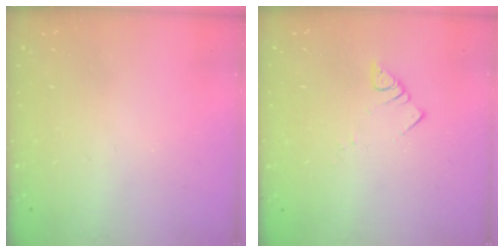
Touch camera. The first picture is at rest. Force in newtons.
{"total": 3.4, "press": 3.4, "slide": 0.3}